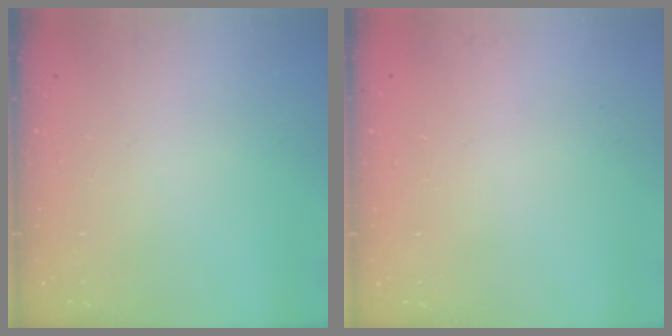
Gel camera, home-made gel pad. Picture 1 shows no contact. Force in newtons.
{"total": 0.0}